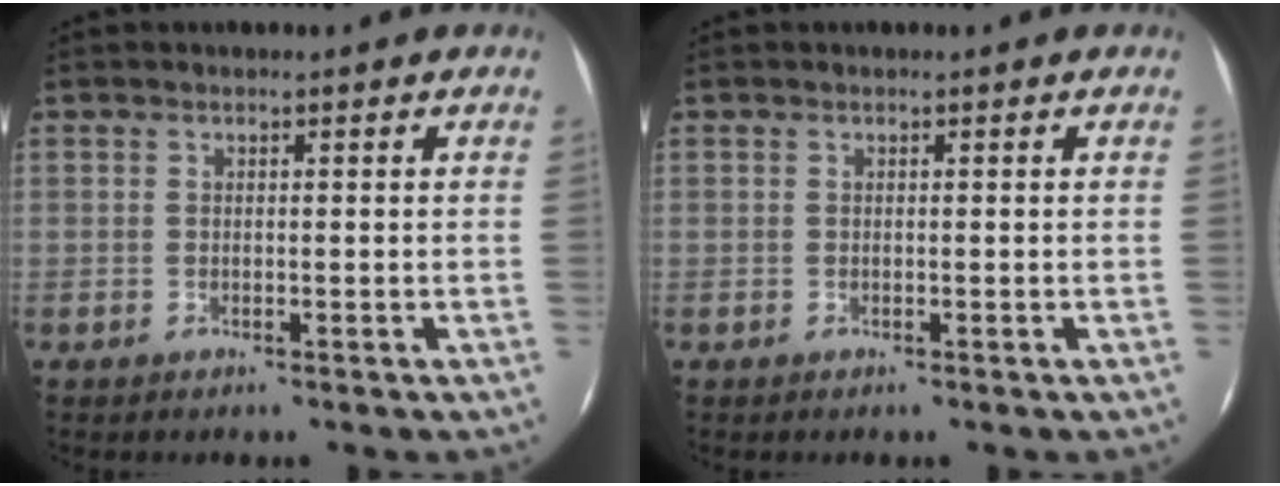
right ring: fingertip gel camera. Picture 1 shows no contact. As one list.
[{"total": 0.0}]